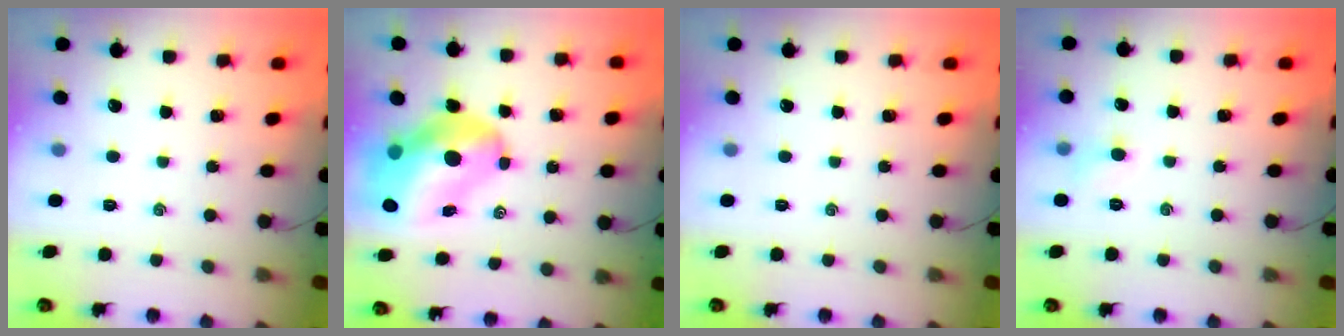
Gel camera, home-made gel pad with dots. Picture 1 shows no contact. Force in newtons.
{"total": 16.0, "press": 15.4, "slide": 4.6}
{"total": 0.0}
{"total": 4.7, "press": 4.5, "slide": 1.4}